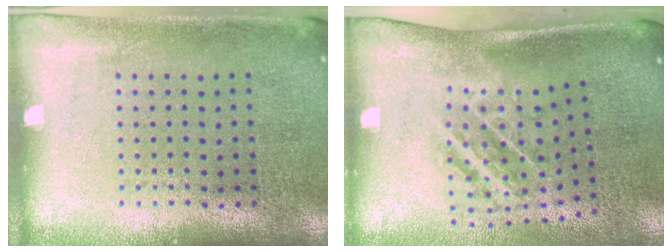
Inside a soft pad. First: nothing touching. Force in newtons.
{"total": 1.9, "press": 1.1, "slide": 1.6}